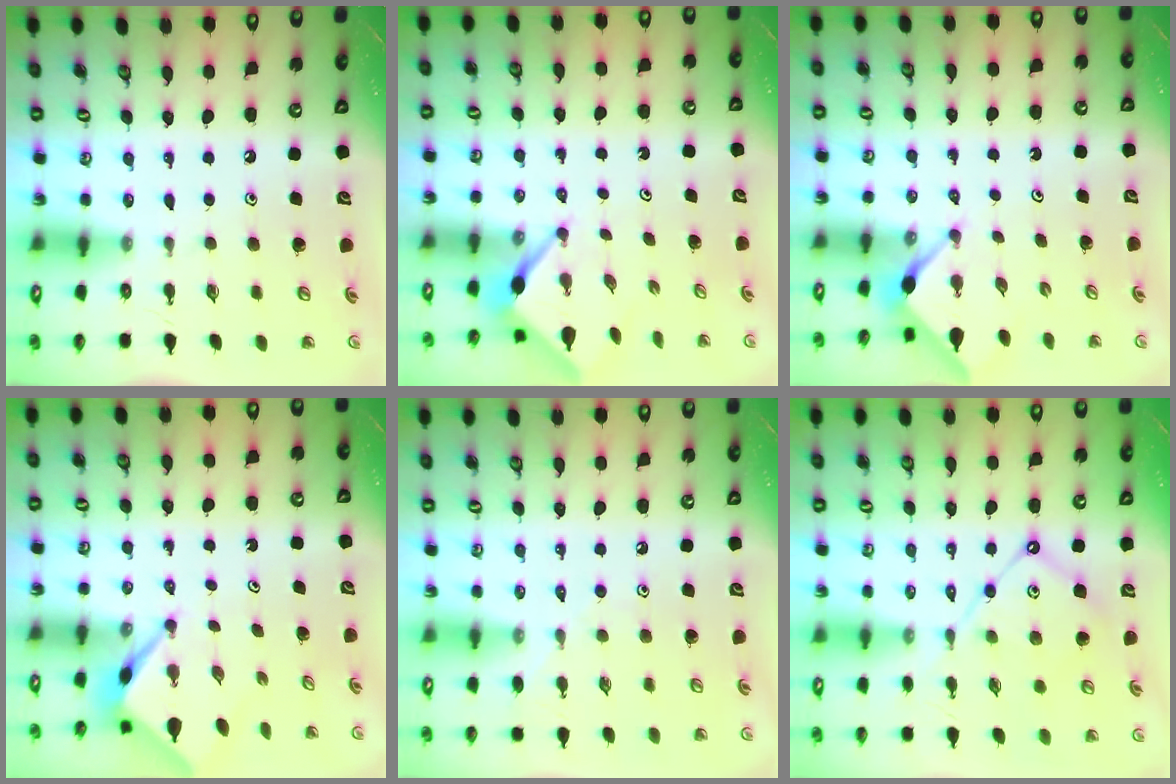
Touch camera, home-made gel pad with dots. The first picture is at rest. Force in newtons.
{"total": 2.7, "press": 2.7, "slide": 0.1}
{"total": 2.9, "press": 2.8, "slide": 0.5}
{"total": 2.6, "press": 2.6, "slide": 0.2}
{"total": 4.5, "press": 4.5, "slide": 0.8}
{"total": 9.2, "press": 9.2, "slide": 1.0}